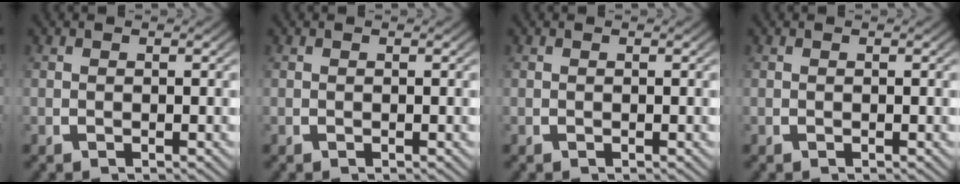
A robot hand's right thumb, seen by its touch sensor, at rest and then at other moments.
{"total": 0.0}
{"total": 0.0}
{"total": 0.0}